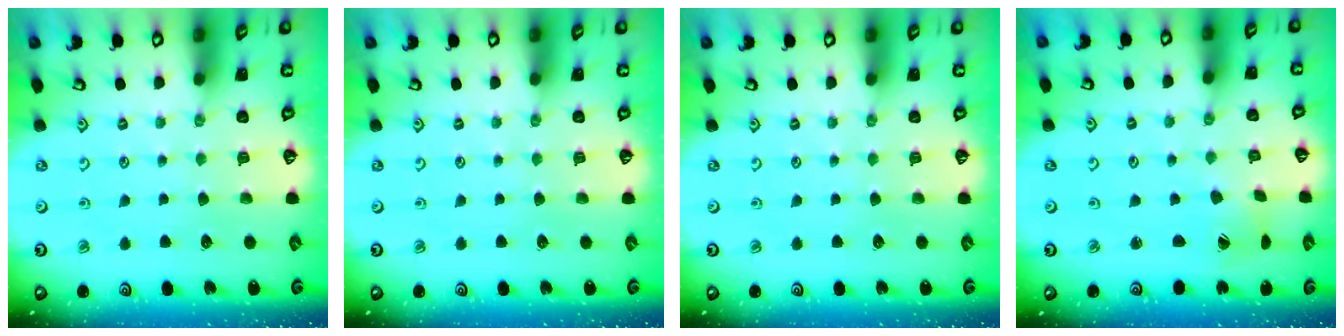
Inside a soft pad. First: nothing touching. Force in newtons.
{"total": 0.0}
{"total": 0.0}
{"total": 2.2, "press": 2.2, "slide": 0.3}